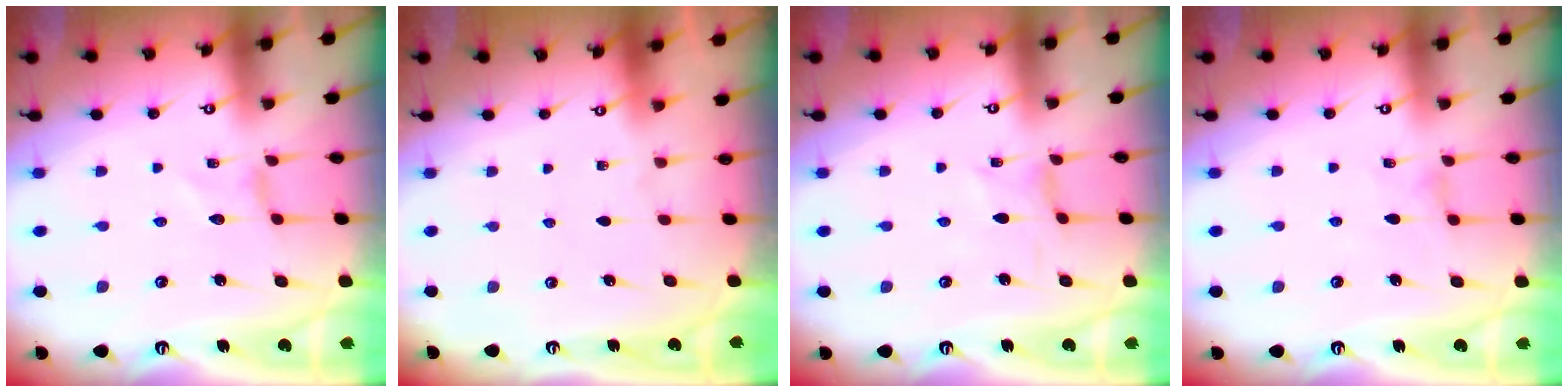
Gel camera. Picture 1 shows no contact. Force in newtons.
{"total": 0.0}
{"total": 0.0}
{"total": 1.1, "press": 1.1, "slide": 0.2}